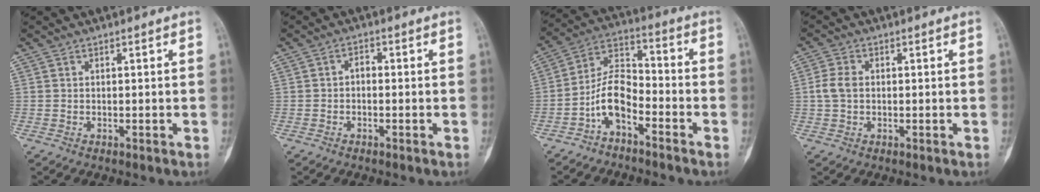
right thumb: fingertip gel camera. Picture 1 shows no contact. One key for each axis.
{"total": 1.7, "fx": -0.4, "fy": 1.2, "fz": 1.2, "tx": -0.013, "ty": 0.012, "tz": -0.013}
{"total": 8.9, "fx": -4.6, "fy": 4.4, "fz": 6.3, "tx": -0.114, "ty": 0.067, "tz": -0.097}
{"total": 3.8, "fx": 0.1, "fy": 2.7, "fz": 2.7, "tx": -0.061, "ty": 0.007, "tz": -0.004}